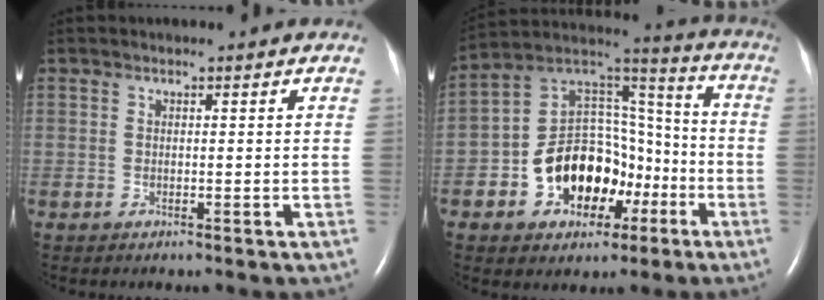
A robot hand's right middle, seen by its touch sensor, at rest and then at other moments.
{"total": 15.5, "force": [-5.5, 10.1, 10.4], "torque": [-0.193, 0.041, -0.083]}